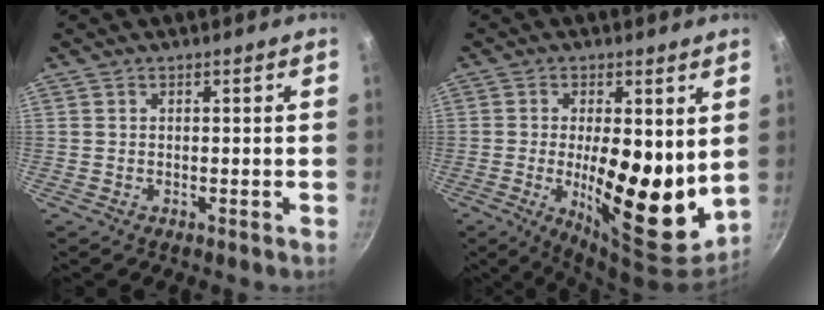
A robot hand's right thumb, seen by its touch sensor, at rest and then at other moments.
{"total": 16.3, "force": [0.3, 6.1, 15.1], "torque": [-0.202, -0.035, 0.009]}